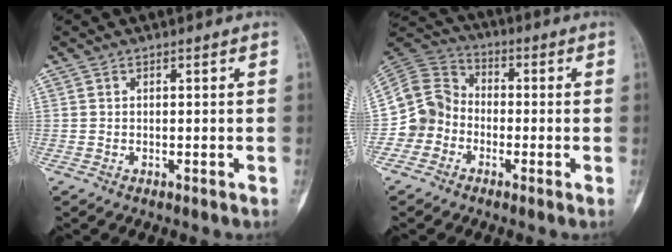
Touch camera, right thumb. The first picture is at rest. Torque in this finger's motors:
{"motor_torque": [0.52, 1.04, 0.16, 0.13, 0.05]}